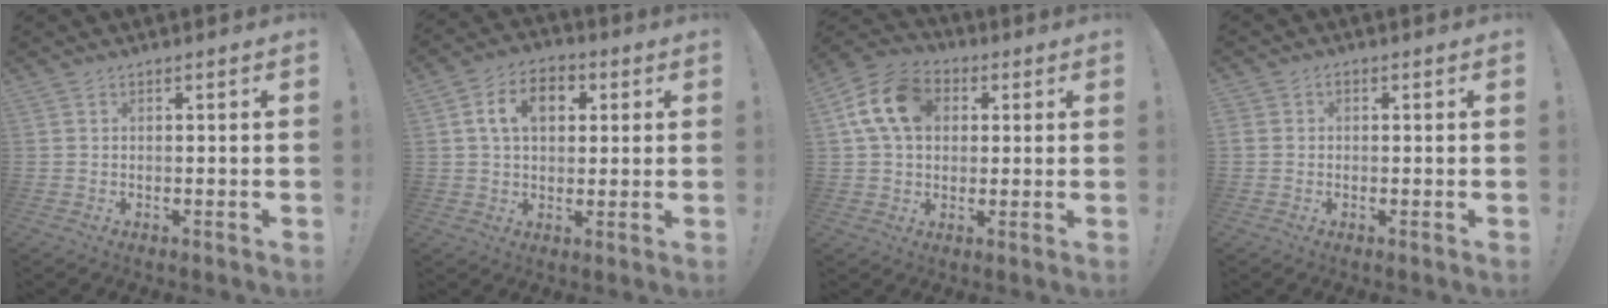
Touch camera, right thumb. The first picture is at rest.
{"total": 10.5, "force": [2.7, 7.2, 7.2], "torque": [-0.109, 0.013, 0.048]}
{"total": 14.5, "force": [4.0, 10.7, 8.9], "torque": [-0.156, 0.006, 0.079]}
{"total": 1.4, "force": [-0.4, 1.3, 0.6], "torque": [-0.015, 0.007, -0.006]}